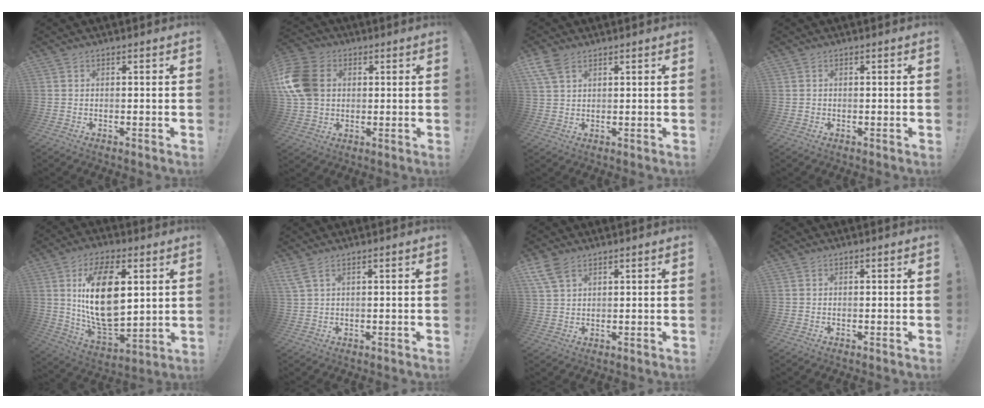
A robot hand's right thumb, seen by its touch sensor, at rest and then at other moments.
{"total": 16.1, "force": [2.5, 12.4, 9.9], "torque": [-0.194, 0.005, 0.052]}
{"total": 6.1, "force": [3.7, 3.2, 3.6], "torque": [-0.071, -0.004, 0.074]}
{"total": 0.7, "force": [0.0, 0.7, -0.1], "torque": [-0.004, 0.005, 0.001]}
{"total": 20.5, "force": [5.0, 11.1, 16.5], "torque": [-0.306, -0.021, 0.082]}
{"total": 3.2, "force": [1.9, 0.6, 2.4], "torque": [-0.053, -0.002, 0.037]}
{"total": 6.3, "force": [4.0, 3.2, 3.7], "torque": [-0.074, -0.007, 0.080]}
{"total": 0.0}